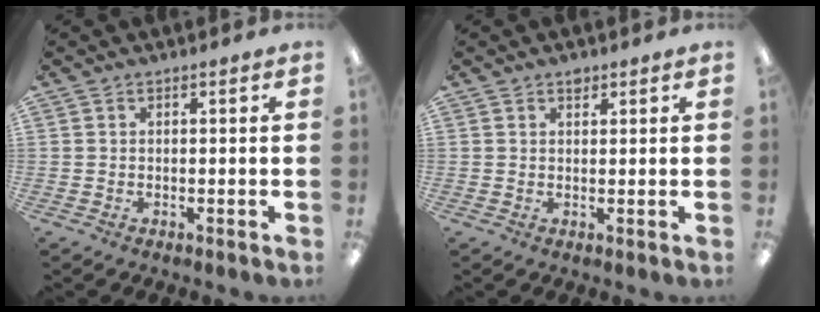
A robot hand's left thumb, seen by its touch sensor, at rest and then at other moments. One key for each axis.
{"total": 1.6, "fx": 1.3, "fy": 0.8, "fz": 0.5, "tx": -0.005, "ty": -0.004, "tz": 0.023}